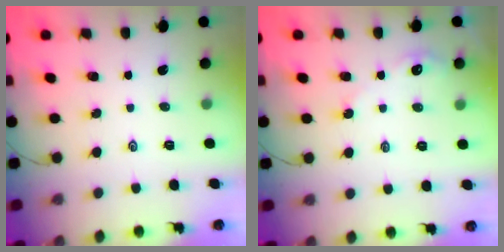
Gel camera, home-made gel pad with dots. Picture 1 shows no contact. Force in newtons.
{"total": 2.7, "press": 2.7, "slide": 0.3}